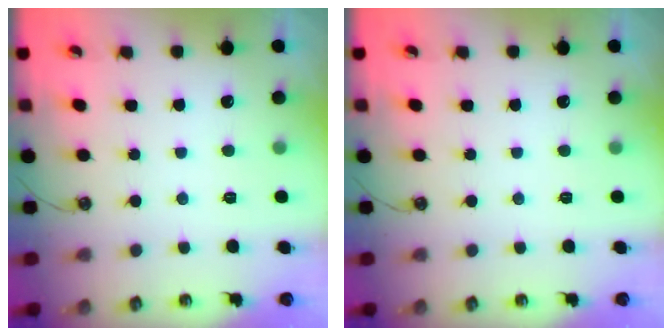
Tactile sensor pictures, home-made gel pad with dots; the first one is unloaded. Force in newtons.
{"total": 0.0}